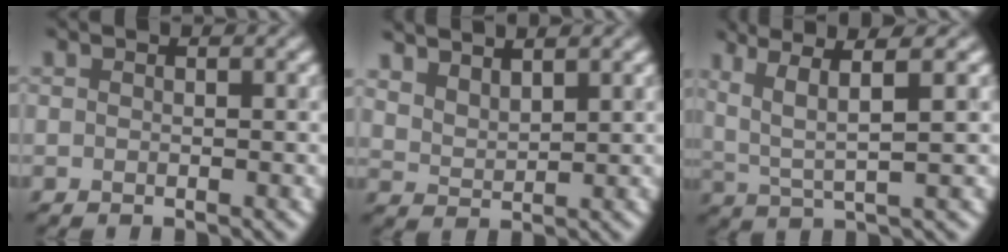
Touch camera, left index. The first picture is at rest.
{"total": 3.4, "force": [2.9, 0.9, 1.4], "torque": [-0.023, 0.007, 0.051]}
{"total": 5.4, "force": [2.5, 0.8, 4.7], "torque": [-0.093, 0.007, 0.053]}